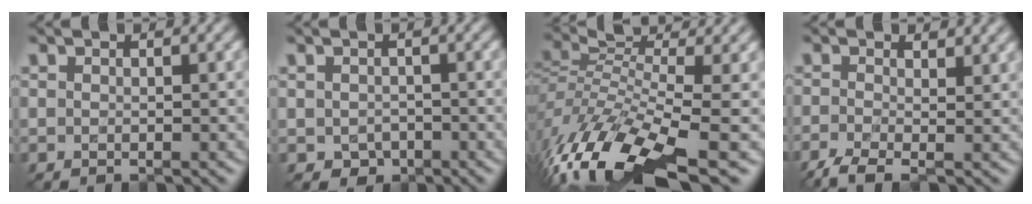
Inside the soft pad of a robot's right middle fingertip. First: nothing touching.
{"total": 1.3, "force": [-0.4, 1.2, 0.3], "torque": [-0.006, -0.002, -0.008]}
{"total": 11.5, "force": [-5.8, 3.4, 9.4], "torque": [-0.189, 0.012, -0.103]}
{"total": 3.5, "force": [-1.3, 1.3, 3.0], "torque": [-0.070, -0.001, -0.040]}